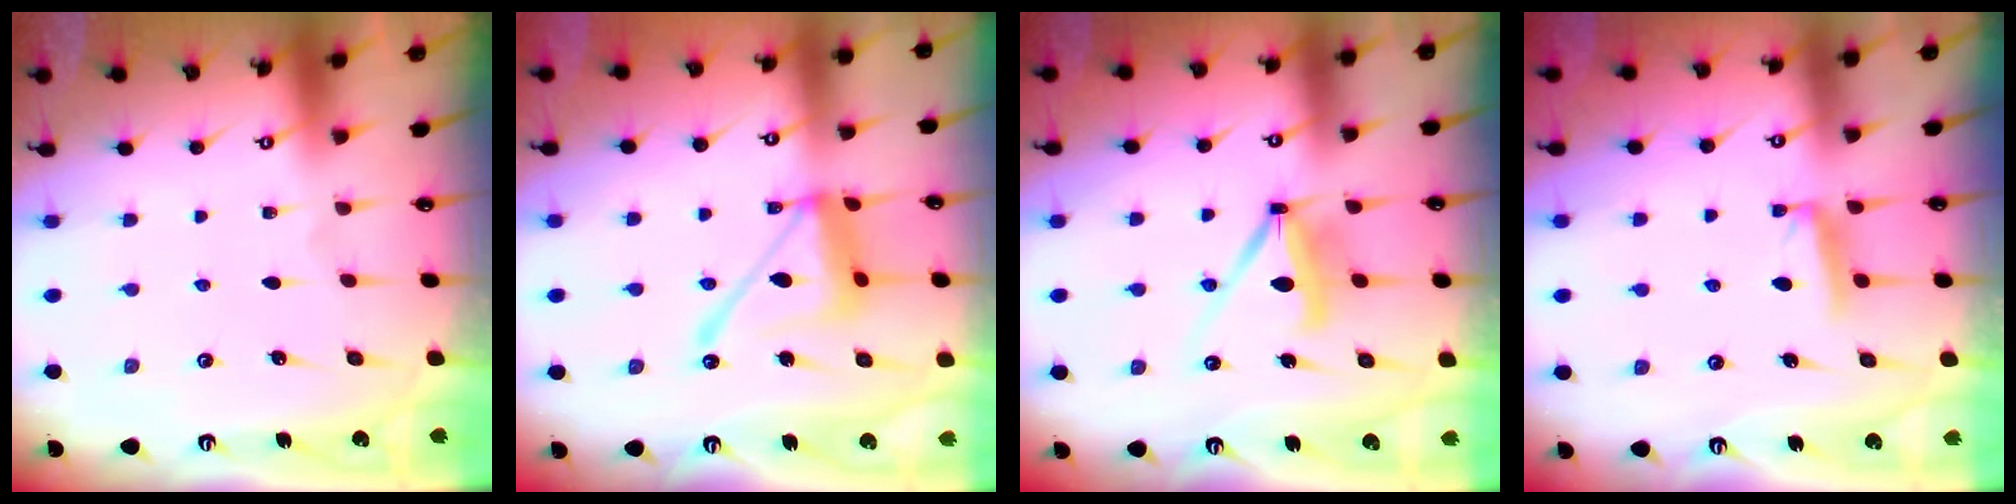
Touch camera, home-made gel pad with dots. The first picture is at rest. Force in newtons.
{"total": 14.2, "press": 14.1, "slide": 1.3}
{"total": 10.4, "press": 10.4, "slide": 0.6}
{"total": 5.5, "press": 5.4, "slide": 0.7}